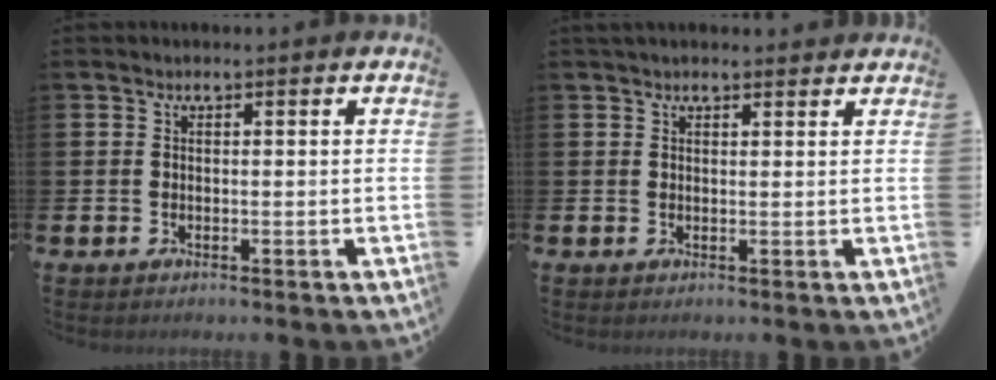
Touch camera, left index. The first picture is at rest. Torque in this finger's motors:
{"motor_torque": [0.55, -1.58, 0.08, 0.02]}